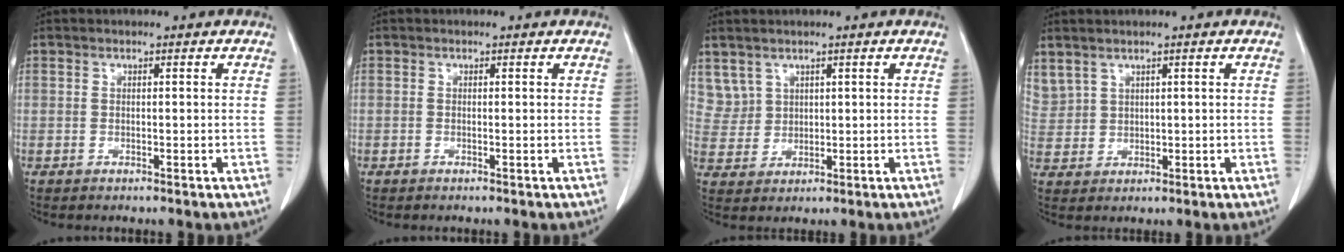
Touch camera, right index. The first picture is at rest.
{"total": 0.0}
{"total": 4.0, "force": [2.7, 3.0, 0.0], "torque": [0.004, 0.005, 0.062]}
{"total": 5.5, "force": [3.4, 3.8, 1.9], "torque": [-0.056, 0.013, 0.087]}